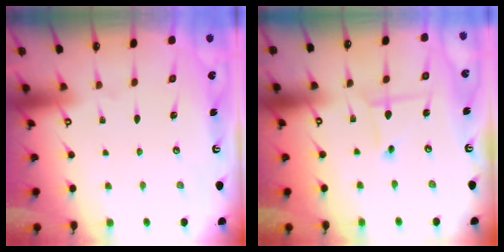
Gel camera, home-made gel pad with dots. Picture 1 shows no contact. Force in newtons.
{"total": 2.2, "press": 2.2, "slide": 0.3}